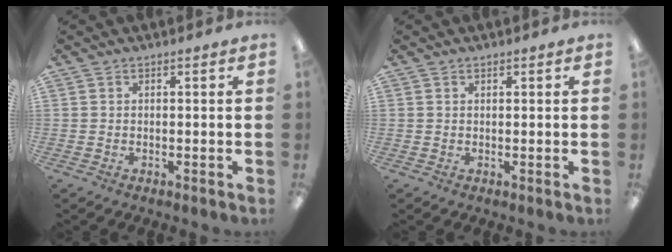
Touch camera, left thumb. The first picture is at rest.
{"total": 0.5, "force": [0.5, 0.3, 0.1], "torque": [-0.002, 0.002, 0.008]}